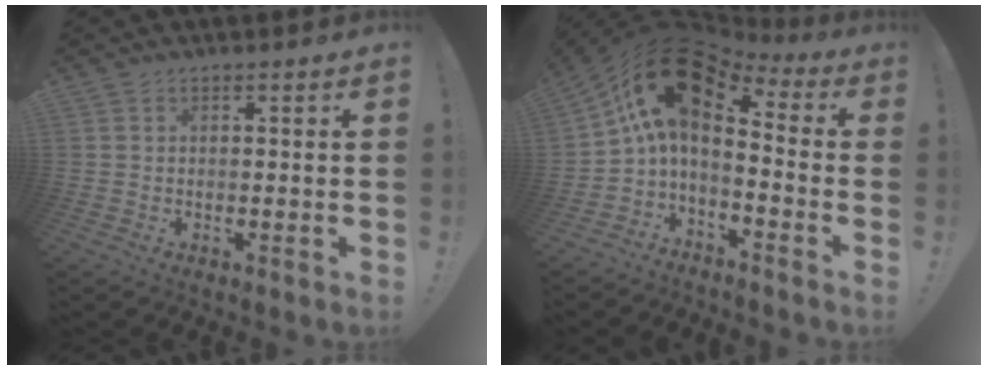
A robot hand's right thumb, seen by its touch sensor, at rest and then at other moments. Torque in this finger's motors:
{"motor_torque": [2.71, 2.31, 1.60, -1.15, 0.19]}